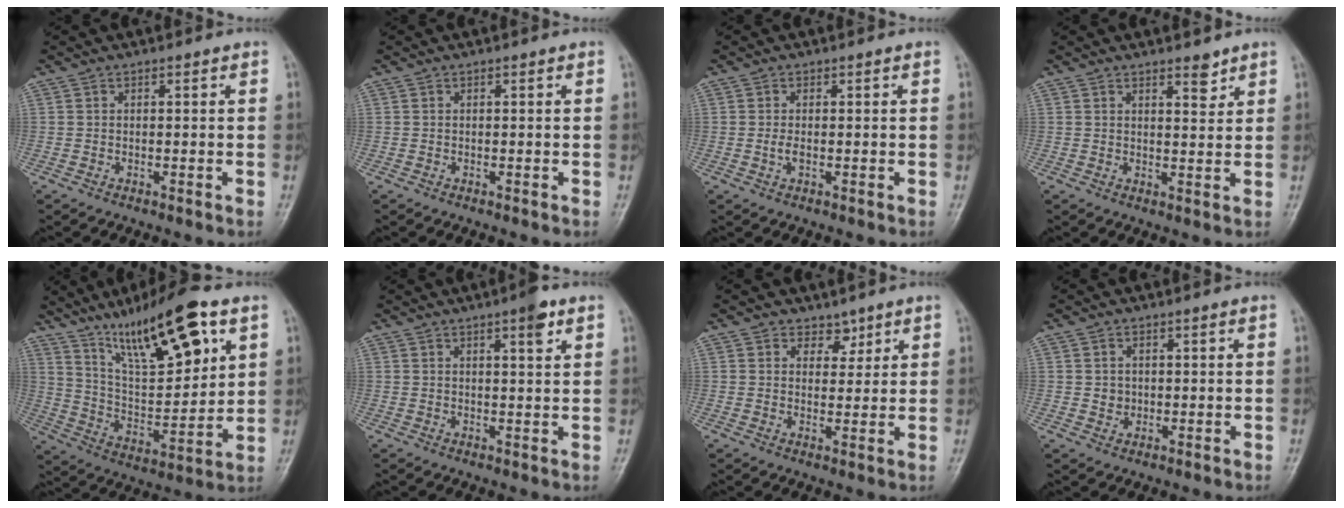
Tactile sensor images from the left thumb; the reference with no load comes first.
{"total": 0.0}
{"total": 1.5, "force": [-0.2, 0.8, 1.2], "torque": [-0.025, 0.000, -0.004]}
{"total": 2.7, "force": [2.1, 1.0, 1.3], "torque": [-0.010, -0.016, 0.033]}
{"total": 20.4, "force": [11.2, 6.3, 15.9], "torque": [-0.226, -0.044, 0.202]}
{"total": 4.0, "force": [2.2, 0.8, 3.2], "torque": [-0.043, -0.009, 0.030]}
{"total": 3.2, "force": [2.2, 2.2, 0.5], "torque": [0.019, -0.013, 0.030]}
{"total": 2.1, "force": [0.3, 2.0, 0.7], "torque": [-0.001, 0.001, 0.007]}